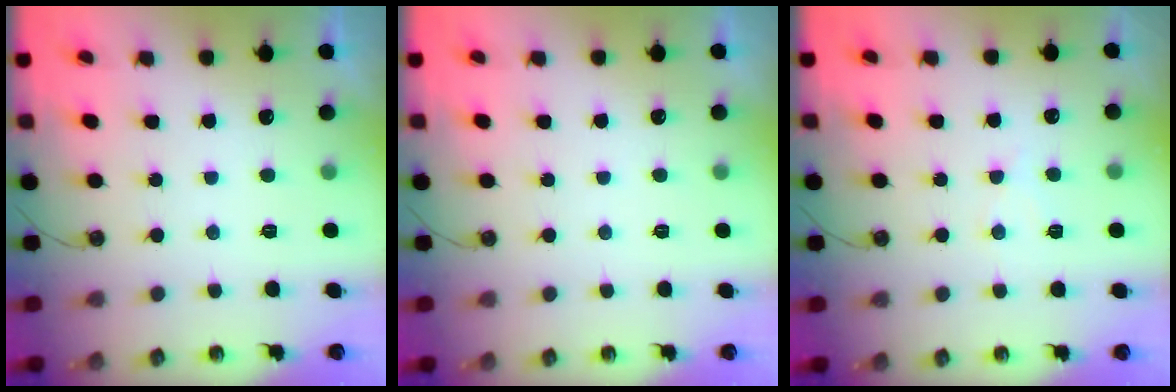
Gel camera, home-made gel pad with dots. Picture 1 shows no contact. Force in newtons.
{"total": 2.6, "press": 2.6, "slide": 0.5}
{"total": 4.6, "press": 4.5, "slide": 0.7}